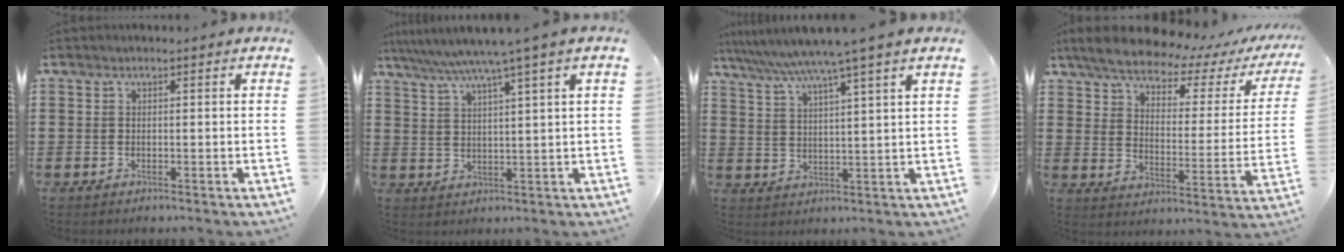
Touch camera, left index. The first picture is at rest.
{"total": 5.6, "force": [4.1, -1.1, 3.6], "torque": [-0.084, -0.022, 0.065]}
{"total": 6.4, "force": [5.2, -1.5, 3.4], "torque": [-0.084, -0.030, 0.084]}
{"total": 6.2, "force": [5.6, 1.4, 2.5], "torque": [-0.079, -0.032, 0.093]}